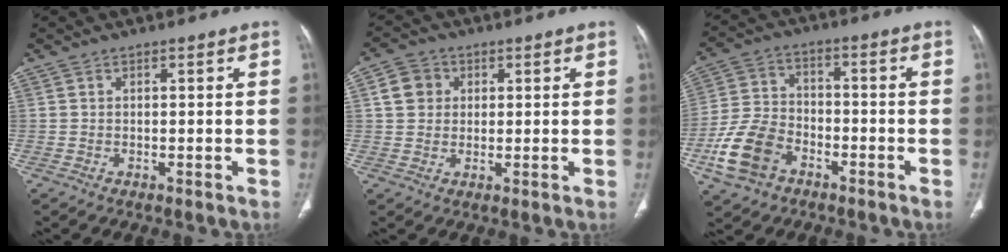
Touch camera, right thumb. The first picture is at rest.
{"total": 5.3, "force": [1.4, 4.7, 2.0], "torque": [-0.017, 0.006, 0.021]}
{"total": 11.7, "force": [-5.6, 7.9, 6.5], "torque": [-0.129, 0.026, -0.105]}